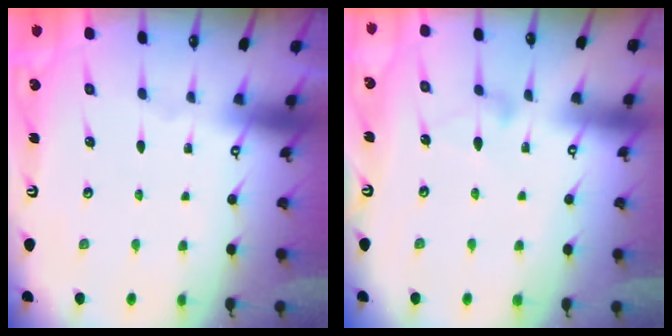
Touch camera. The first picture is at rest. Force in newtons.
{"total": 7.8, "press": 7.8, "slide": 0.5}